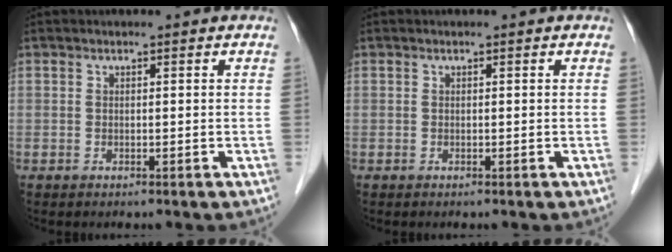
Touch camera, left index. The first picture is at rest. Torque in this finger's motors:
{"motor_torque": [-0.04, 0.03, 0.00, 0.00]}